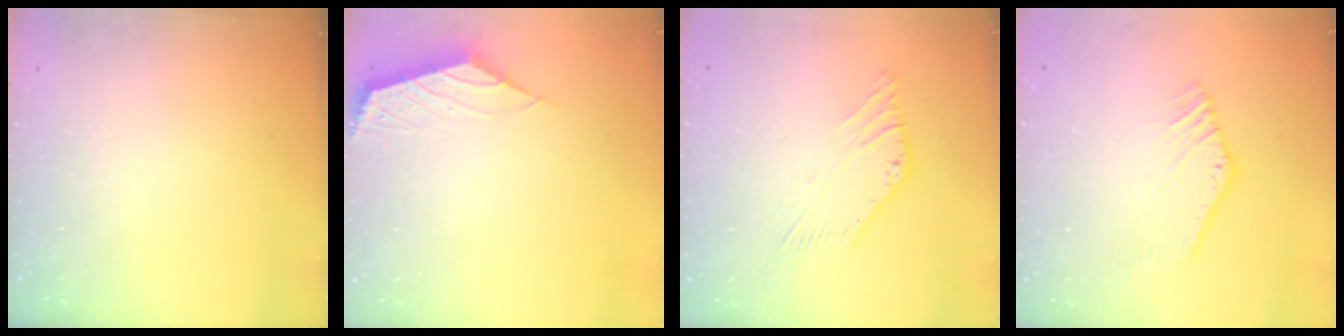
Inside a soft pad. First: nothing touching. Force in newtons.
{"total": 2.1, "press": 2.0, "slide": 0.7}
{"total": 2.4, "press": 2.4, "slide": 0.4}
{"total": 3.2, "press": 3.2, "slide": 0.2}